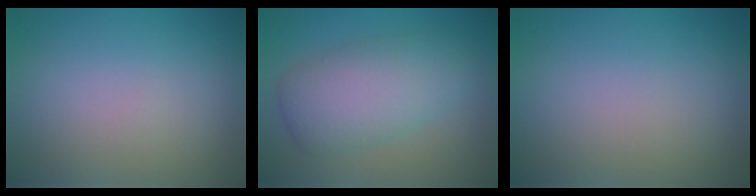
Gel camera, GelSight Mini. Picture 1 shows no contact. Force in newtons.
{"total": 6.1, "press": 6.1, "slide": 0.2}
{"total": 0.0}